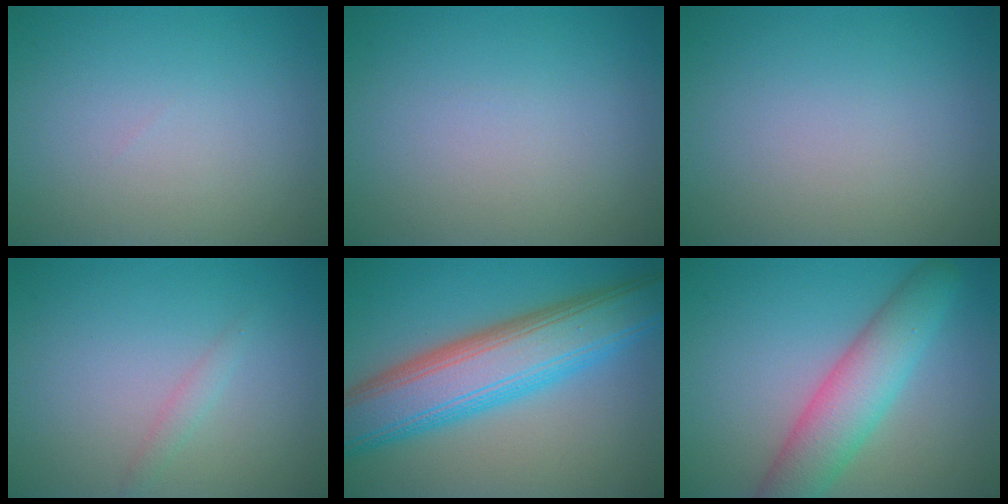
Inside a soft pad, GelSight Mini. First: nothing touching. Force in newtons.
{"total": 0.0}
{"total": 0.0}
{"total": 0.9, "press": 0.9, "slide": 0.0}
{"total": 10.1, "press": 10.1, "slide": 0.8}
{"total": 6.0, "press": 6.0, "slide": 0.2}